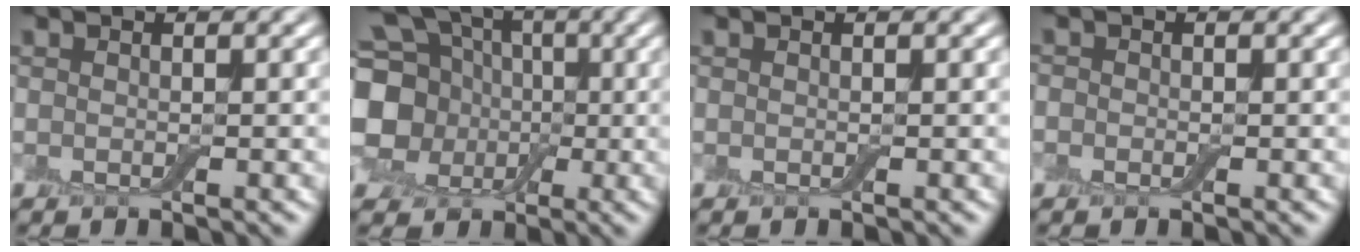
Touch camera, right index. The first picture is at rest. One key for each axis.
{"total": 12.5, "fx": 0.9, "fy": 10.8, "fz": 6.3, "tx": -0.152, "ty": 0.003, "tz": -0.014}
{"total": 0.0}
{"total": 0.8, "fx": -0.3, "fy": 0.7, "fz": 0.1, "tx": 0.003, "ty": -0.004, "tz": -0.006}